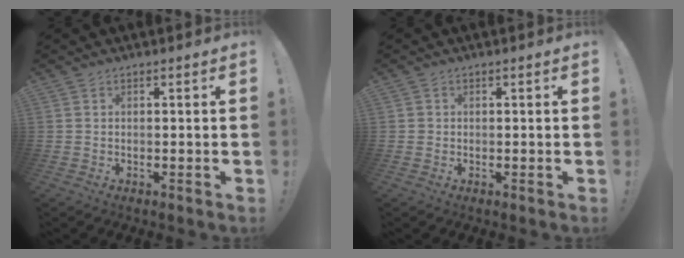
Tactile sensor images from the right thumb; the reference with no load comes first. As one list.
[{"total": 1.0, "force": [0.1, 1.0, 0.1], "torque": [-0.008, 0.005, 0.004]}]